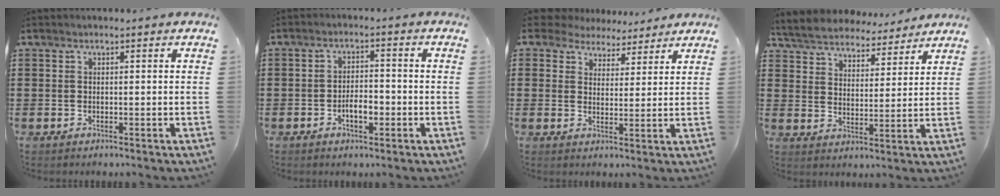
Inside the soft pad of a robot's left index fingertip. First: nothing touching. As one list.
[{"total": 3.8, "force": [-1.3, 1.6, 3.2], "torque": [-0.057, 0.006, -0.024]}, {"total": 5.0, "force": [4.5, 2.1, 0.2], "torque": [-0.027, -0.008, 0.085]}, {"total": 5.6, "force": [5.6, 0.7, 0.1], "torque": [-0.034, -0.037, 0.097]}]